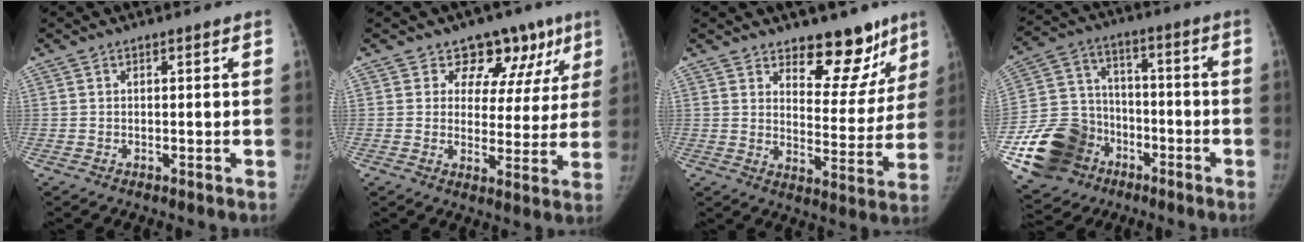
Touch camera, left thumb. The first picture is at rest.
{"total": 11.6, "force": [7.4, 8.2, 3.5], "torque": [0.016, -0.024, 0.081]}
{"total": 12.4, "force": [9.2, 6.2, 5.6], "torque": [-0.014, -0.066, 0.135]}
{"total": 19.7, "force": [-8.4, 15.7, 8.5], "torque": [-0.150, 0.062, -0.138]}